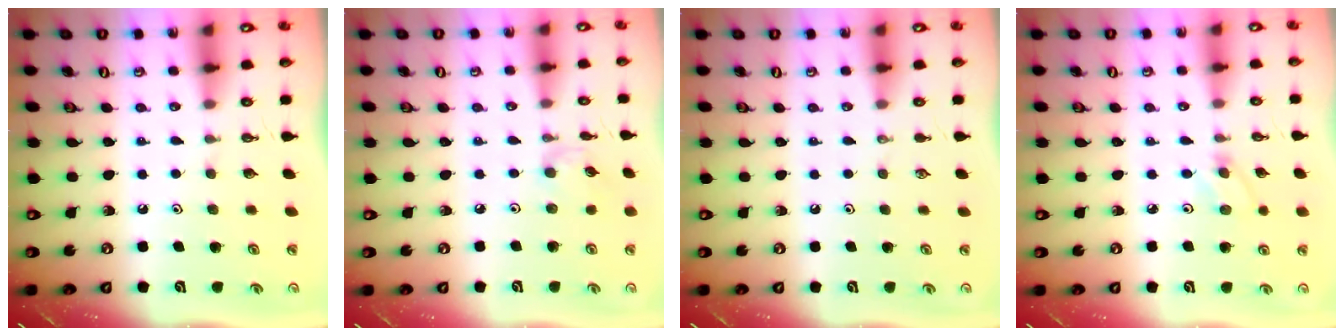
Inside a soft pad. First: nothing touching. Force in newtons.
{"total": 1.5, "press": 1.5, "slide": 0.4}
{"total": 0.0}
{"total": 3.0, "press": 3.0, "slide": 0.4}